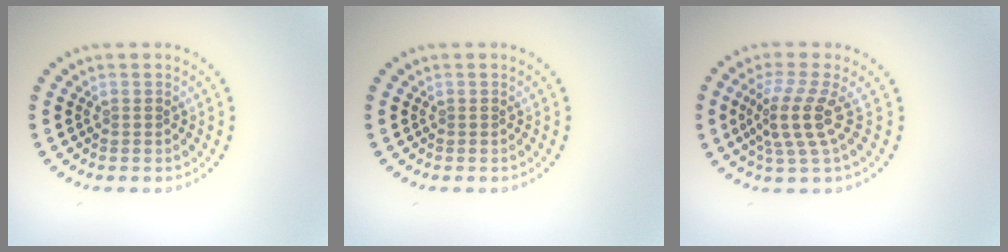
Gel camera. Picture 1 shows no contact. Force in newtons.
{"total": 0.0}
{"total": 3.9, "press": 2.7, "slide": 2.8}